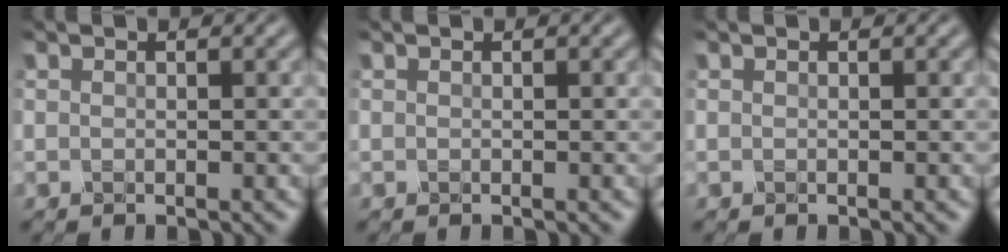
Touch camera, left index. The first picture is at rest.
{"total": 0.0}
{"total": 0.0}